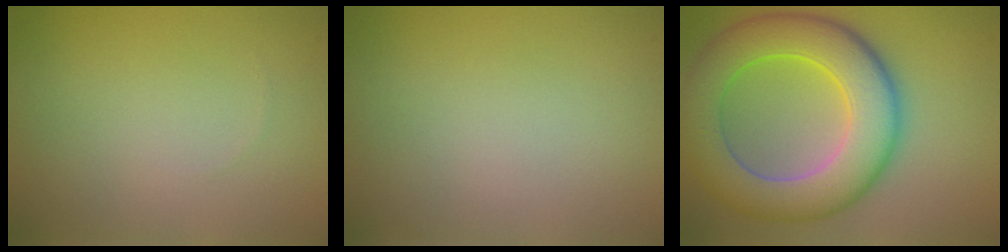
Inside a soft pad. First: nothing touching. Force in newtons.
{"total": 0.0}
{"total": 10.1, "press": 10.1, "slide": 0.2}